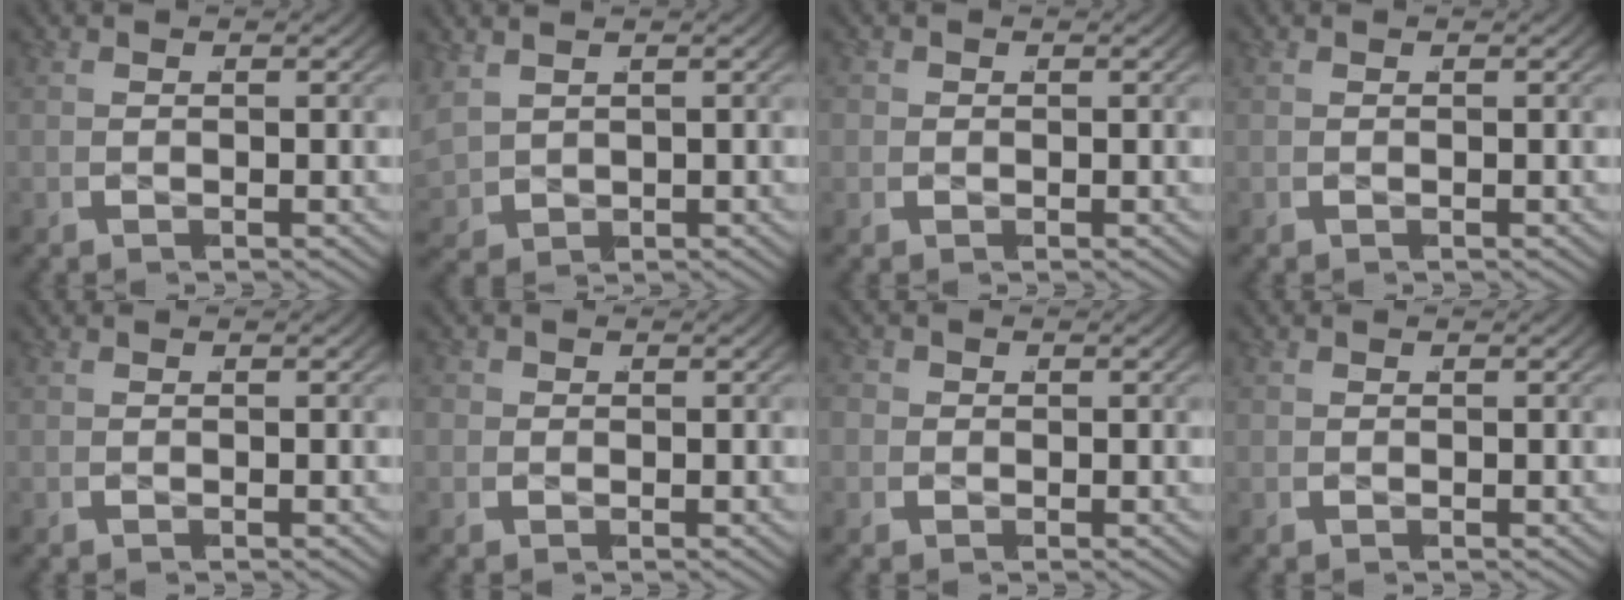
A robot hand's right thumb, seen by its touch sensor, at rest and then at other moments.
{"total": 2.6, "force": [0.9, 2.1, 1.4], "torque": [-0.036, -0.010, 0.027]}
{"total": 1.1, "force": [0.1, 1.1, 0.3], "torque": [-0.009, -0.007, 0.003]}
{"total": 0.0}
{"total": 0.0}
{"total": 1.9, "force": [0.1, 1.8, 0.6], "torque": [-0.016, -0.008, 0.000]}
{"total": 2.7, "force": [0.0, 2.5, 1.0], "torque": [-0.025, -0.008, -0.003]}
{"total": 0.0}